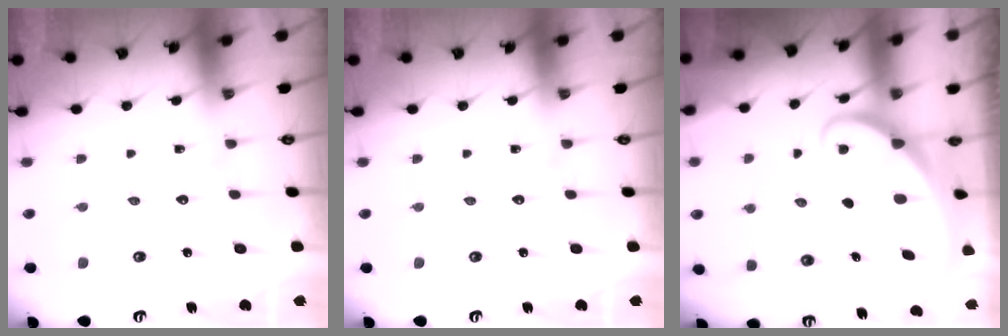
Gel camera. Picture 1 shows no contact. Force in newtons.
{"total": 0.0}
{"total": 1.9, "press": 1.9, "slide": 0.1}